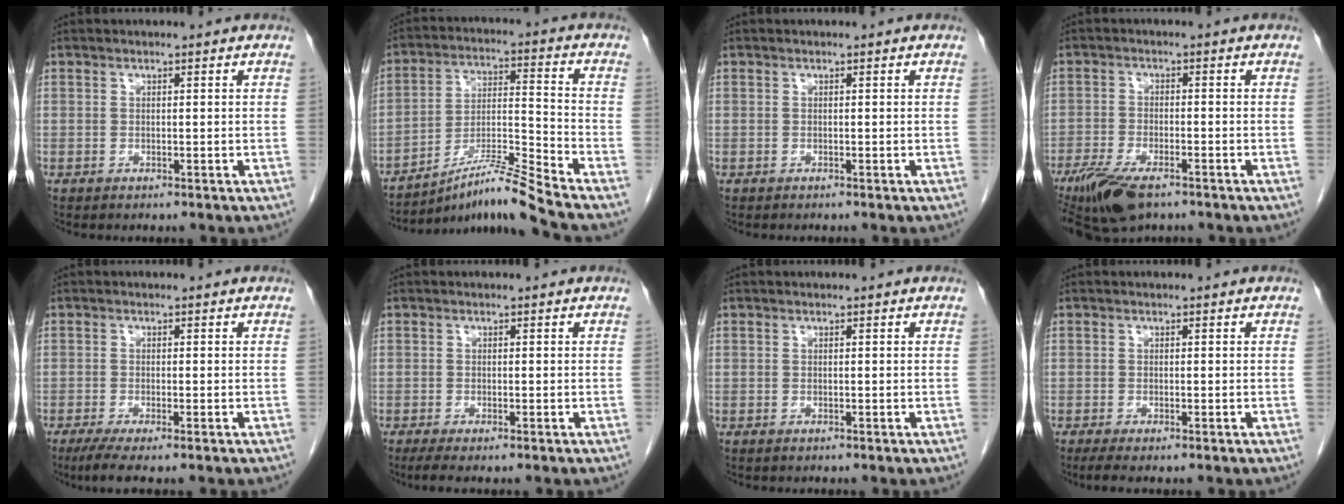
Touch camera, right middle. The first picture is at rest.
{"total": 10.5, "force": [-9.0, -2.5, 4.6], "torque": [-0.085, 0.000, -0.160]}
{"total": 0.0}
{"total": 9.3, "force": [-6.4, 3.0, 6.0], "torque": [-0.109, -0.017, -0.111]}
{"total": 4.2, "force": [-2.8, 0.4, 3.1], "torque": [-0.054, -0.013, -0.048]}
{"total": 2.7, "force": [-1.8, 0.4, 1.9], "torque": [-0.034, -0.009, -0.031]}
{"total": 0.0}
{"total": 2.5, "force": [-1.7, 0.4, 1.8], "torque": [-0.031, -0.009, -0.029]}